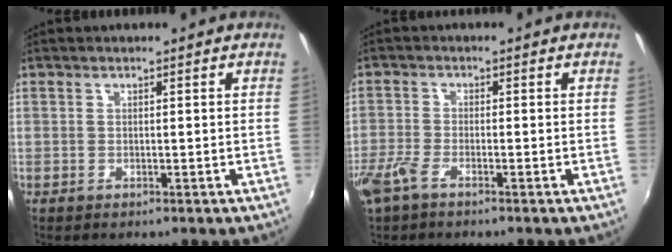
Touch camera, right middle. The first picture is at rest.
{"total": 4.7, "force": [-3.3, 1.4, 3.1], "torque": [-0.081, -0.010, -0.070]}